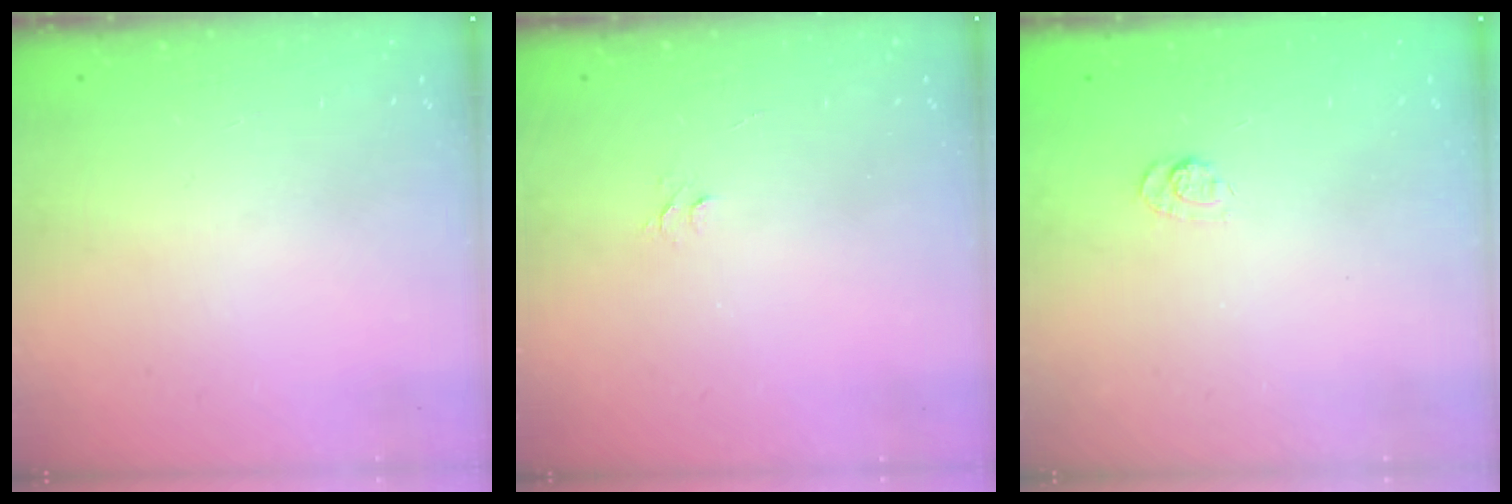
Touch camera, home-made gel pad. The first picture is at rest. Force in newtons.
{"total": 3.7, "press": 3.7, "slide": 0.4}
{"total": 3.6, "press": 3.3, "slide": 1.4}